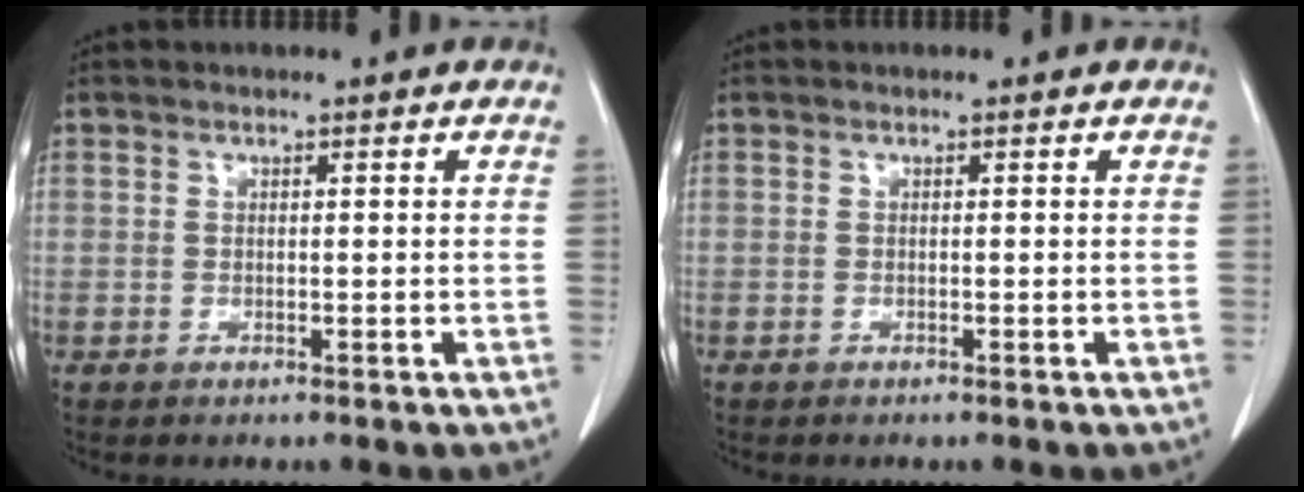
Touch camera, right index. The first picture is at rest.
{"total": 0.0}